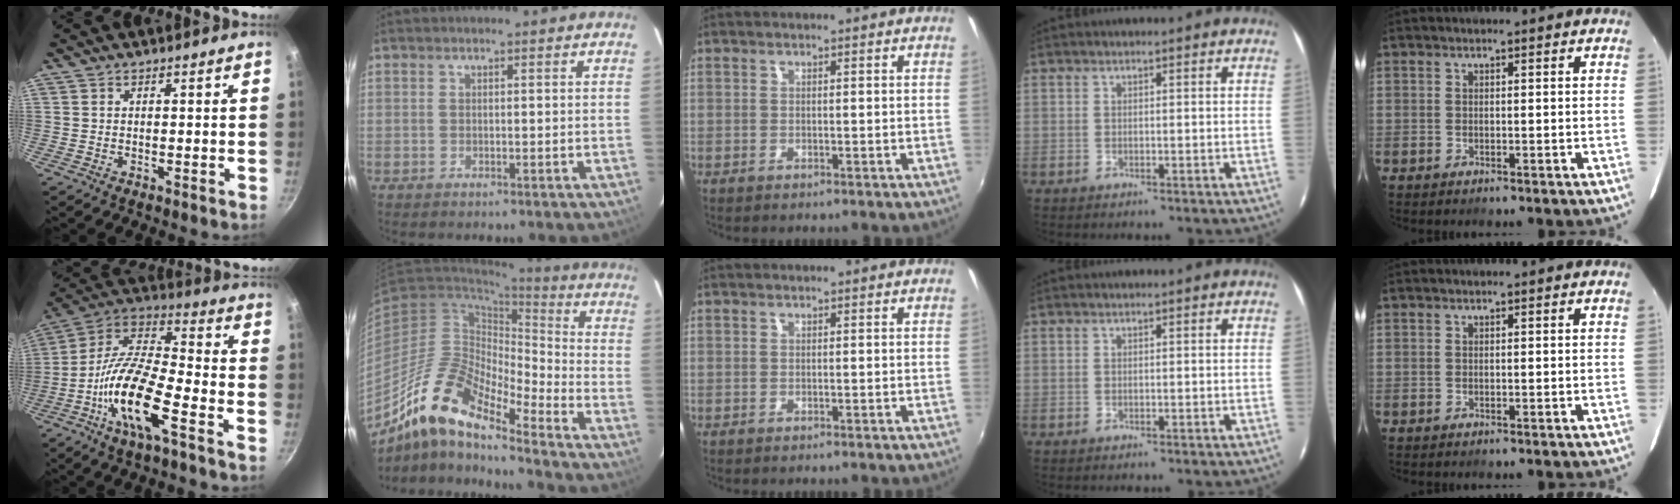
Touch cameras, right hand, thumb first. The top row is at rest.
{"thumb": {"total": 16.8, "force": [-7.1, 4.9, 14.4], "torque": [-0.270, 0.049, -0.154]}, "index": {"total": 16.4, "force": [-12.5, 3.9, 9.8], "torque": [-0.171, -0.009, -0.250]}}